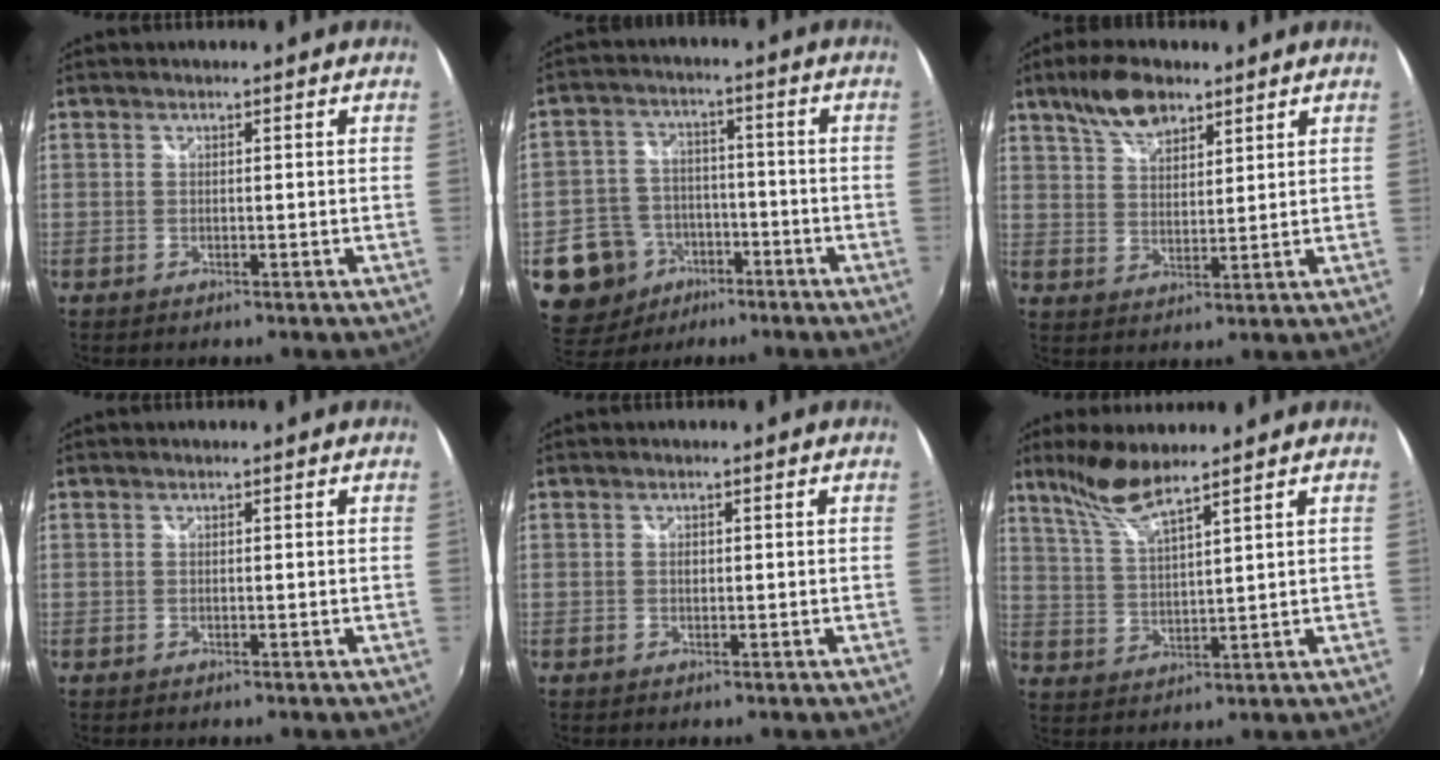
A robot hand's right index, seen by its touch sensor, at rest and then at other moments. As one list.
[{"total": 12.3, "force": [-5.6, 10.4, 3.4], "torque": [-0.111, 0.023, -0.077]}, {"total": 8.7, "force": [6.1, 3.8, 5.0], "torque": [-0.093, 0.020, 0.112]}, {"total": 0.0}, {"total": 1.6, "force": [-0.2, 0.8, 1.3], "torque": [-0.026, 0.003, -0.005]}, {"total": 7.6, "force": [6.1, 0.7, 4.4], "torque": [-0.096, 0.006, 0.129]}]